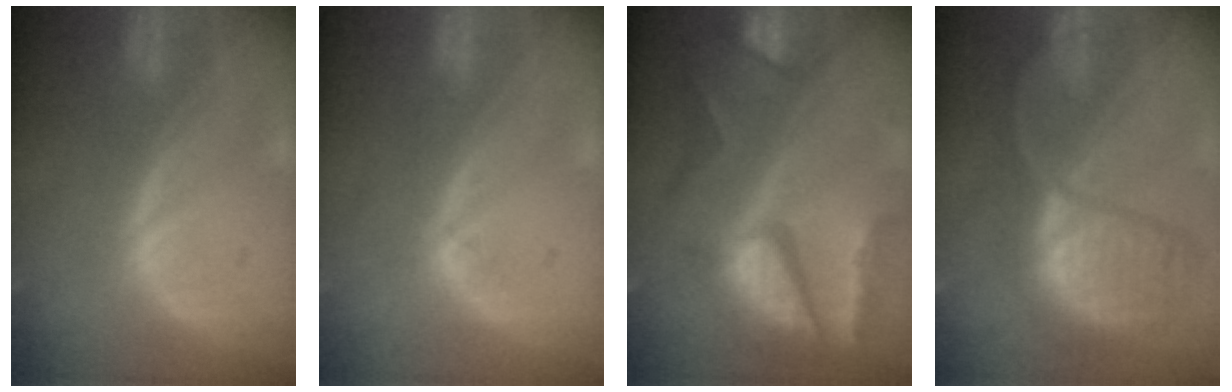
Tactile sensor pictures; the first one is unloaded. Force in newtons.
{"total": 1.4, "press": 1.3, "slide": 0.5}
{"total": 11.1, "press": 9.1, "slide": 6.3}
{"total": 10.0, "press": 9.3, "slide": 3.7}